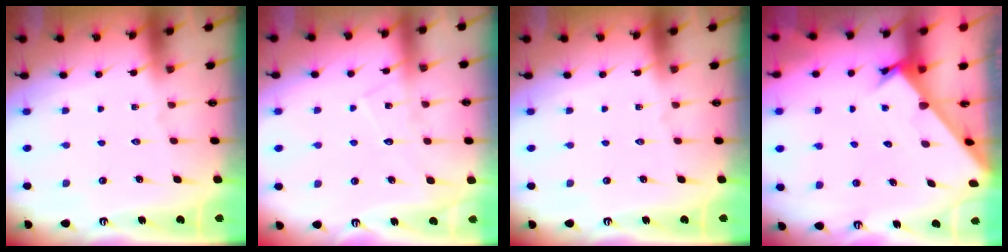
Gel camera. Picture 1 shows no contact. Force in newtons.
{"total": 8.1, "press": 8.1, "slide": 0.5}
{"total": 0.0}
{"total": 2.1, "press": 2.1, "slide": 0.1}